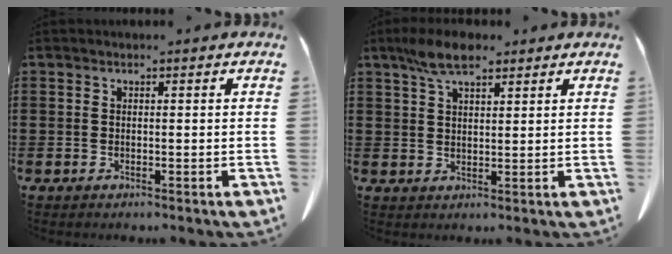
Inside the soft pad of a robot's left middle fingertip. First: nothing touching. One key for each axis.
{"total": 6.2, "fx": 4.1, "fy": 2.0, "fz": 4.2, "tx": -0.091, "ty": 0.005, "tz": 0.076}